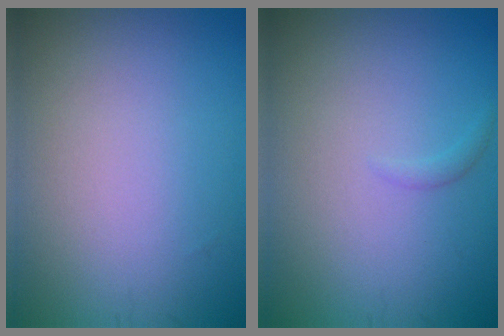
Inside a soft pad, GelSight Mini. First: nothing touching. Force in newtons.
{"total": 0.6, "press": 0.6, "slide": 0.1}